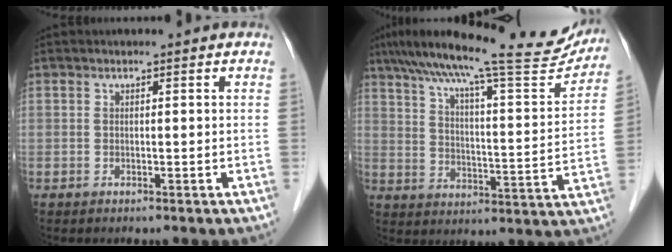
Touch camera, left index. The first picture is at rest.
{"total": 24.7, "force": [21.1, 2.8, 12.5], "torque": [-0.201, -0.014, 0.287]}